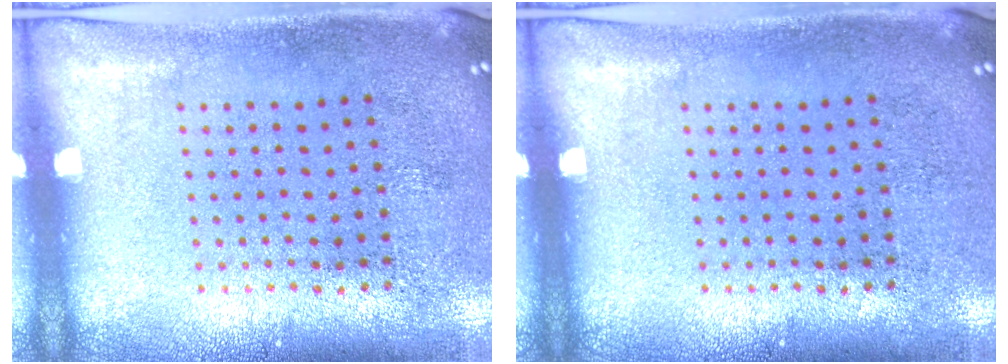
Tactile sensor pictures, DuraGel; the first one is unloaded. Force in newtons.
{"total": 0.0}